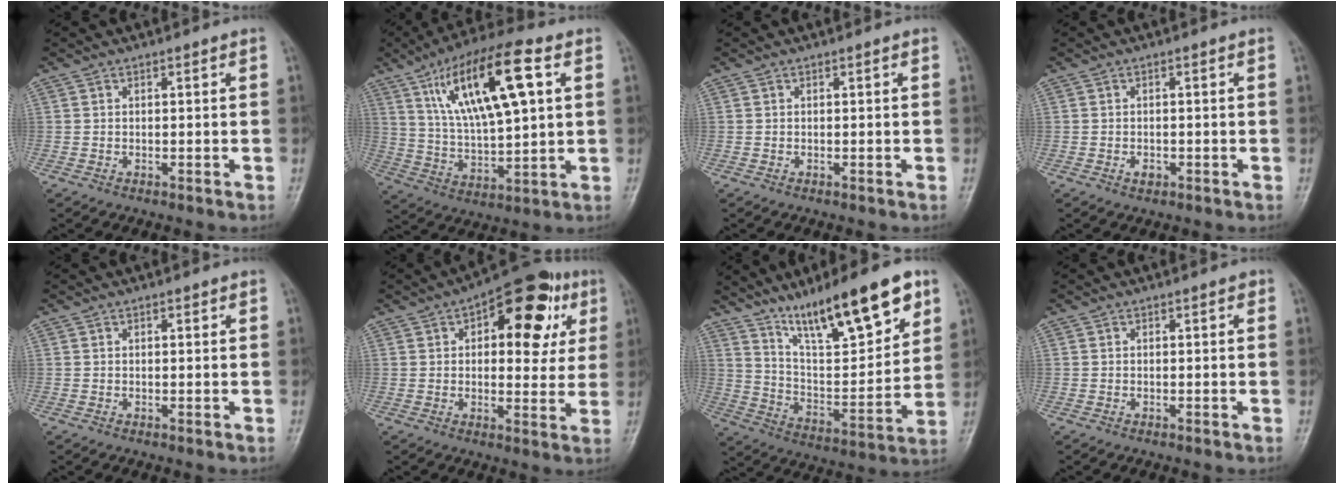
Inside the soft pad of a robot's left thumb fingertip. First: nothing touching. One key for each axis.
{"total": 19.4, "fx": 7.3, "fy": 6.4, "fz": 16.8, "tx": -0.282, "ty": -0.008, "tz": 0.129}
{"total": 0.0}
{"total": 1.5, "fx": -0.6, "fy": 1.0, "fz": 0.9, "tx": -0.009, "ty": 0.002, "tz": -0.008}
{"total": 0.7, "fx": 0.4, "fy": 0.3, "fz": 0.5, "tx": -0.006, "ty": -0.001, "tz": 0.005}
{"total": 17.6, "fx": 6.1, "fy": 8.9, "fz": 13.8, "tx": -0.127, "ty": 0.006, "tz": 0.073}
{"total": 20.7, "fx": 13.1, "fy": 5.6, "fz": 15.0, "tx": -0.207, "ty": -0.053, "tz": 0.228}
{"total": 0.0}